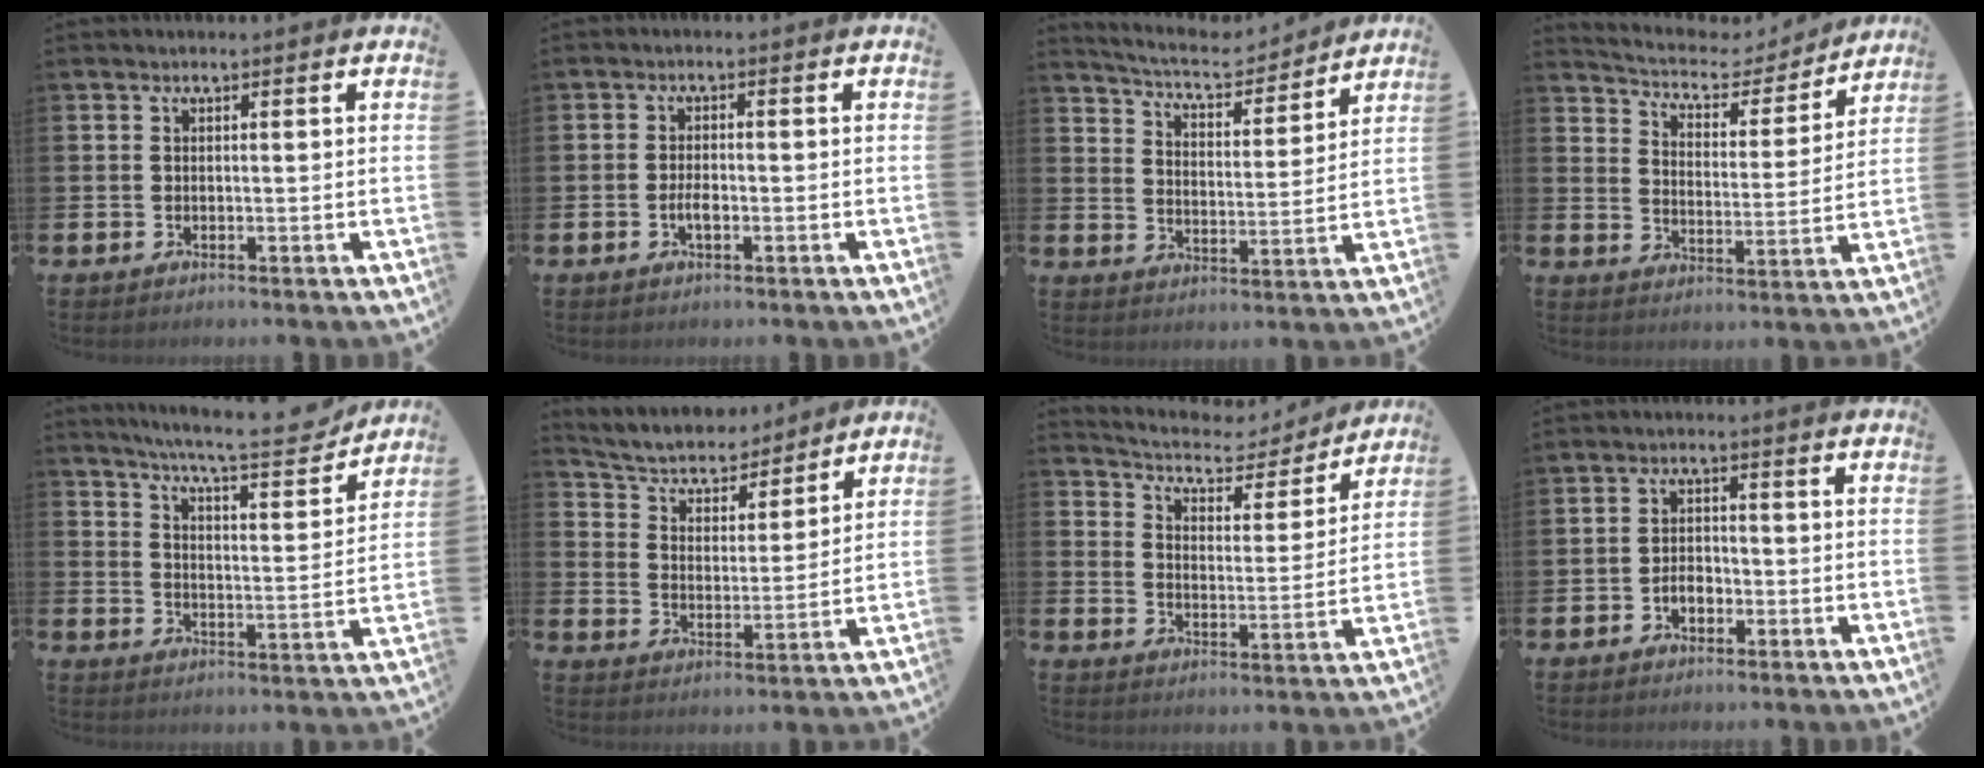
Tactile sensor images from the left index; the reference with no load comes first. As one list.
[{"total": 2.2, "force": [-0.6, 0.9, 1.8], "torque": [-0.028, -0.001, -0.014]}, {"total": 6.7, "force": [6.4, 1.2, 1.5], "torque": [-0.043, -0.052, 0.107]}, {"total": 5.6, "force": [4.9, 2.1, 1.5], "torque": [-0.049, -0.039, 0.077]}, {"total": 8.2, "force": [7.6, 0.4, 3.0], "torque": [-0.068, -0.057, 0.127]}, {"total": 5.4, "force": [4.9, 1.9, 0.9], "torque": [-0.048, -0.041, 0.079]}, {"total": 5.5, "force": [5.0, 1.9, 1.2], "torque": [-0.044, -0.043, 0.079]}, {"total": 2.5, "force": [-1.1, 1.6, 1.5], "torque": [-0.023, 0.003, -0.025]}]